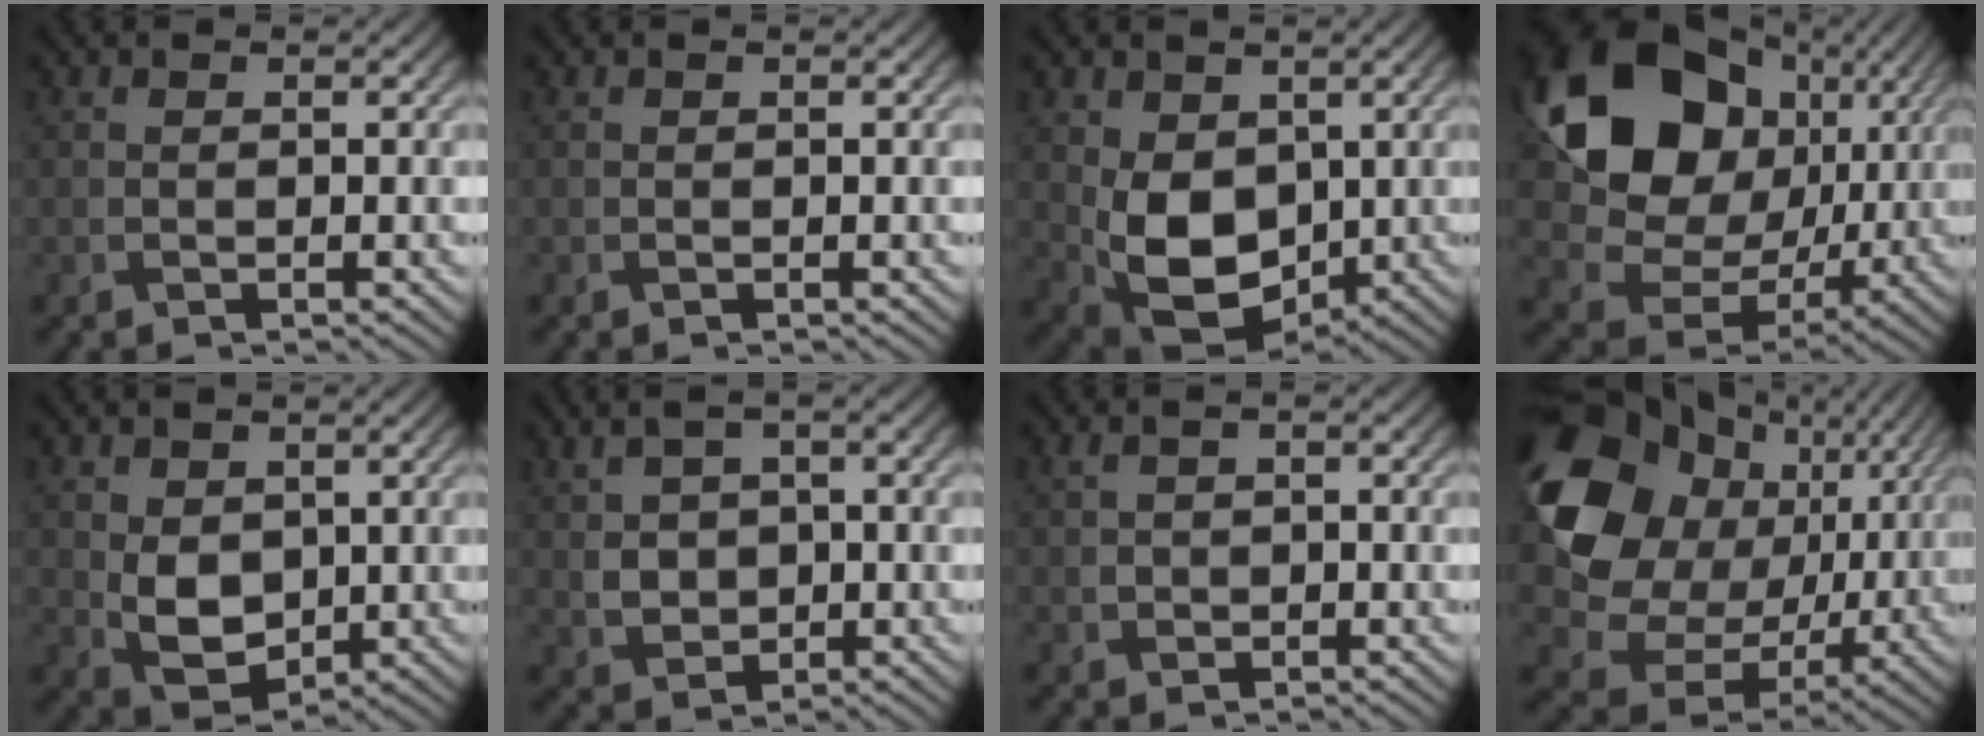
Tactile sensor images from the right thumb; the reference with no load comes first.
{"total": 0.0}
{"total": 9.0, "force": [0.0, 6.4, 6.3], "torque": [-0.140, -0.020, 0.003]}
{"total": 18.9, "force": [4.9, 15.0, 10.4], "torque": [-0.228, 0.003, 0.104]}
{"total": 5.7, "force": [0.5, 4.1, 3.8], "torque": [-0.088, -0.012, 0.015]}
{"total": 4.8, "force": [0.4, 3.4, 3.4], "torque": [-0.073, -0.001, 0.012]}
{"total": 2.0, "force": [-0.2, 1.4, 1.4], "torque": [-0.033, 0.002, -0.002]}
{"total": 18.6, "force": [3.8, 15.5, 9.6], "torque": [-0.247, -0.011, 0.081]}